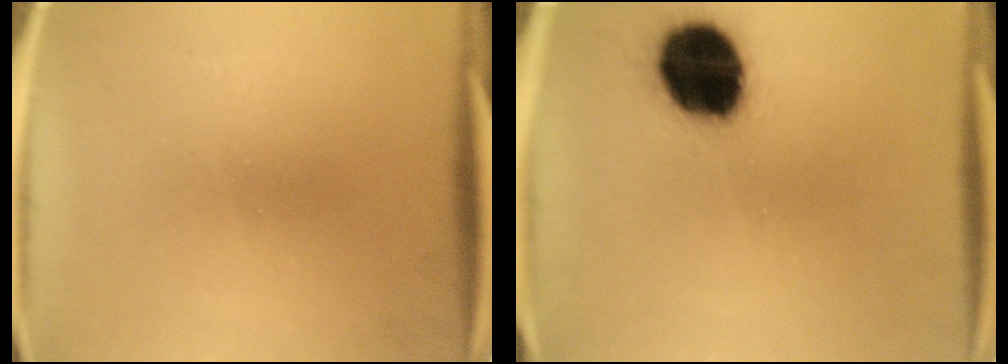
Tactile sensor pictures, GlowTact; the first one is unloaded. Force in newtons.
{"total": 19.5}